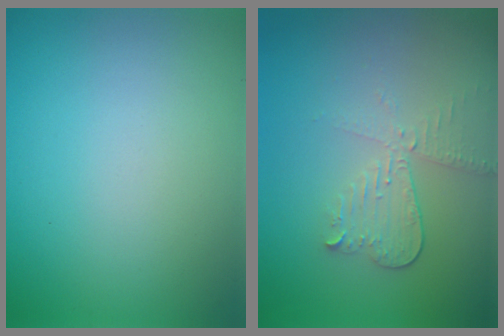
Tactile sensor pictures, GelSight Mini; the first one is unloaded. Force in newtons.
{"total": 3.0, "press": 2.6, "slide": 1.5}